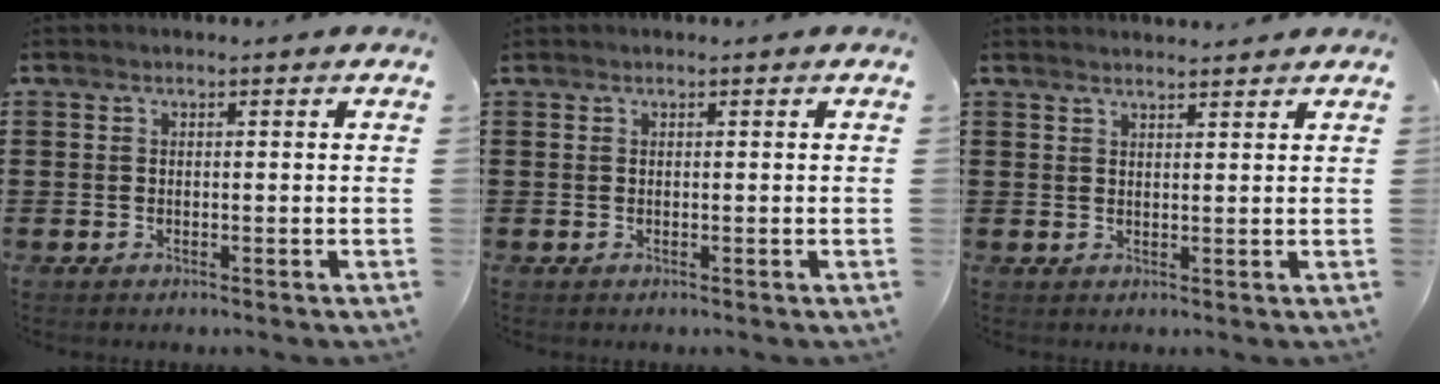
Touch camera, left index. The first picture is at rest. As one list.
[{"total": 0.0}, {"total": 1.6, "force": [1.5, 0.0, 0.2], "torque": [-0.008, 0.002, 0.030]}]